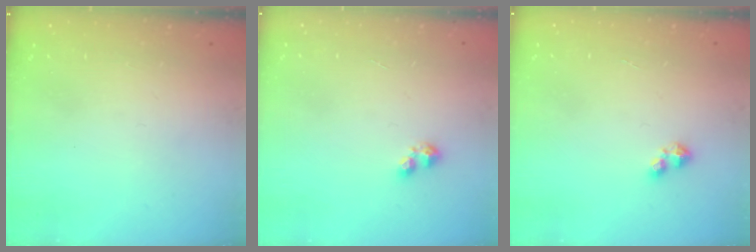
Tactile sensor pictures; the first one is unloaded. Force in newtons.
{"total": 2.8, "press": 2.8, "slide": 0.5}
{"total": 2.4, "press": 2.4, "slide": 0.4}